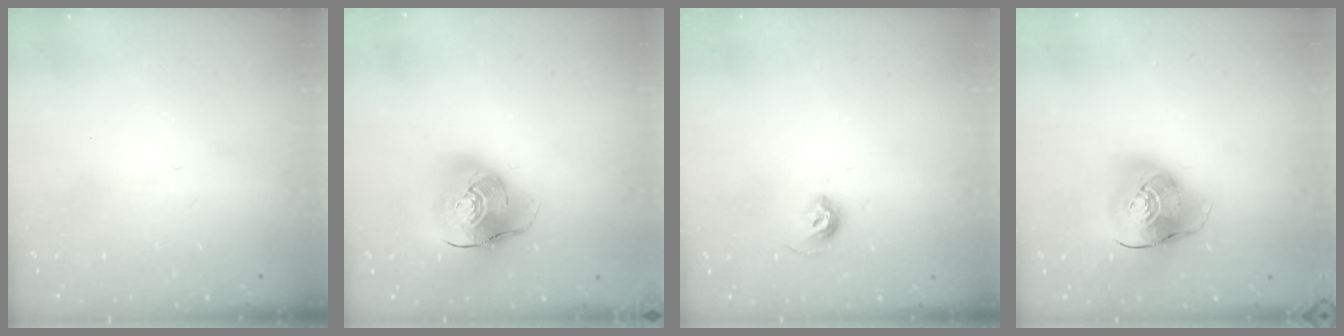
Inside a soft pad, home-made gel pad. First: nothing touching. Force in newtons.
{"total": 13.9, "press": 13.7, "slide": 2.3}
{"total": 6.4, "press": 6.4, "slide": 1.1}
{"total": 12.7, "press": 12.6, "slide": 1.8}